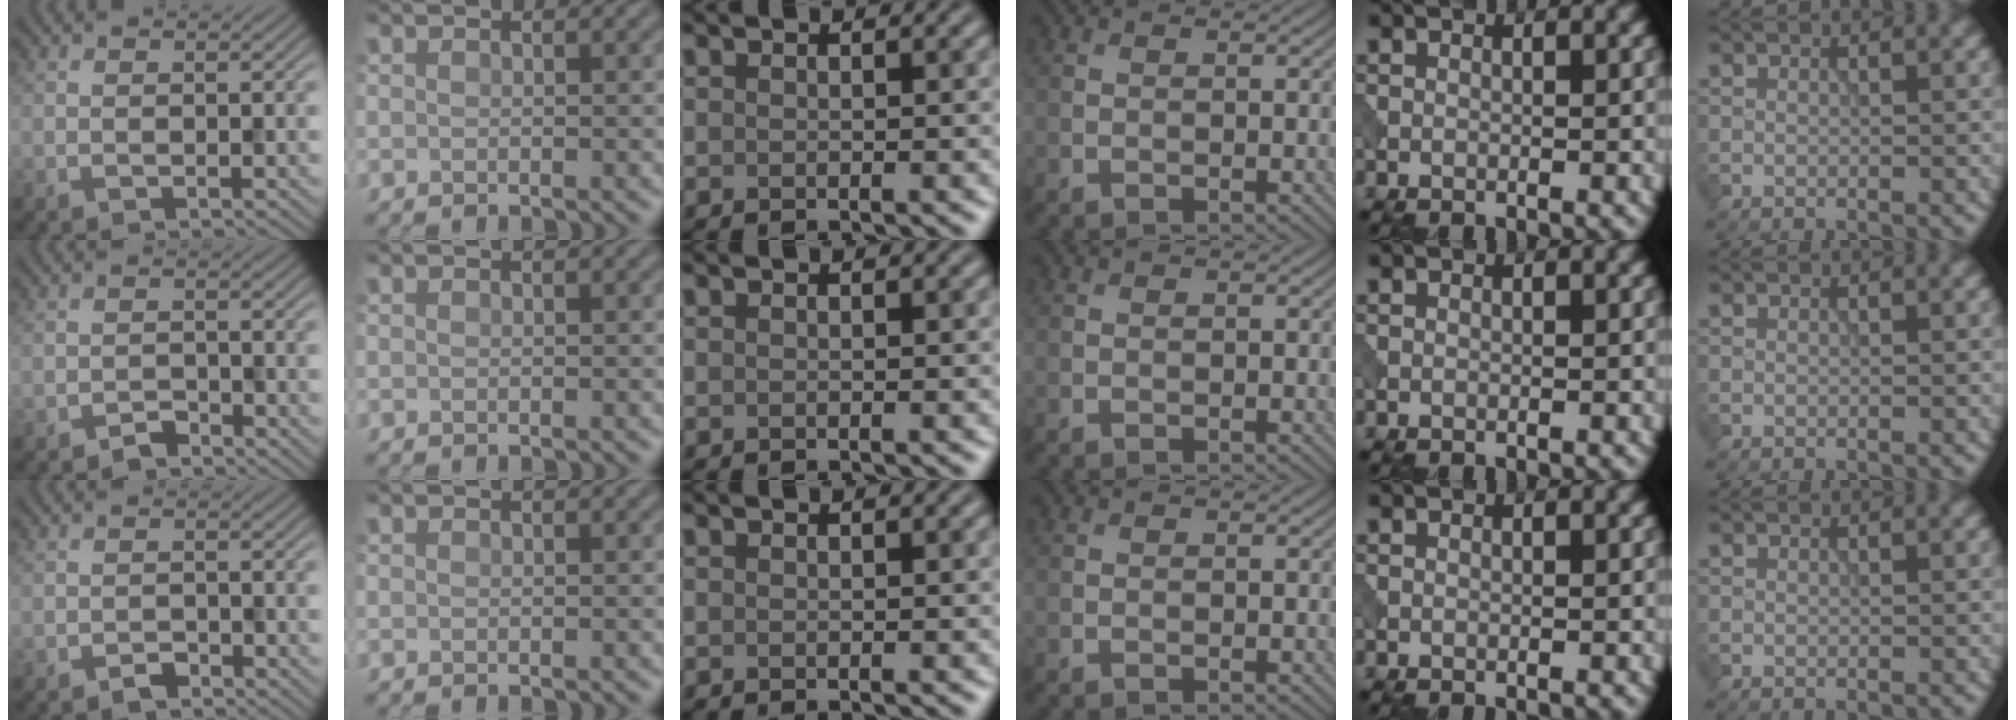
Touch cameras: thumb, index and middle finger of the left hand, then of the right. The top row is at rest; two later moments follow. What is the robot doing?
{"motion": "open", "object": "sandwich press"}